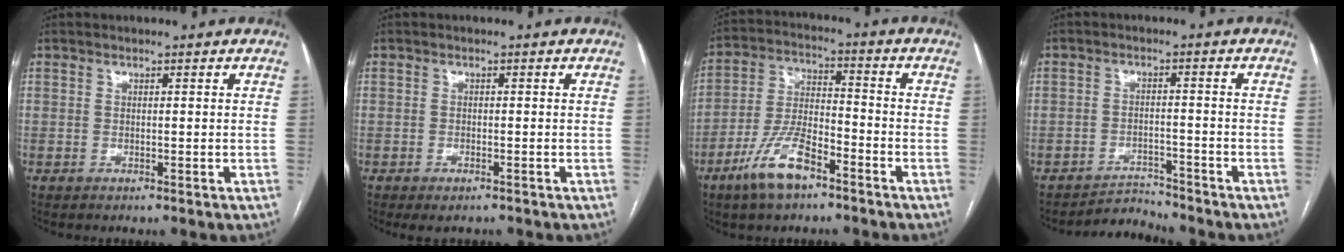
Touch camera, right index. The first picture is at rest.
{"total": 2.4, "force": [-1.8, 1.0, 1.3], "torque": [-0.017, -0.003, -0.020]}
{"total": 10.3, "force": [-6.4, 3.4, 7.2], "torque": [-0.156, 0.002, -0.120]}
{"total": 3.8, "force": [-3.7, 0.0, -0.9], "torque": [0.015, -0.005, -0.059]}